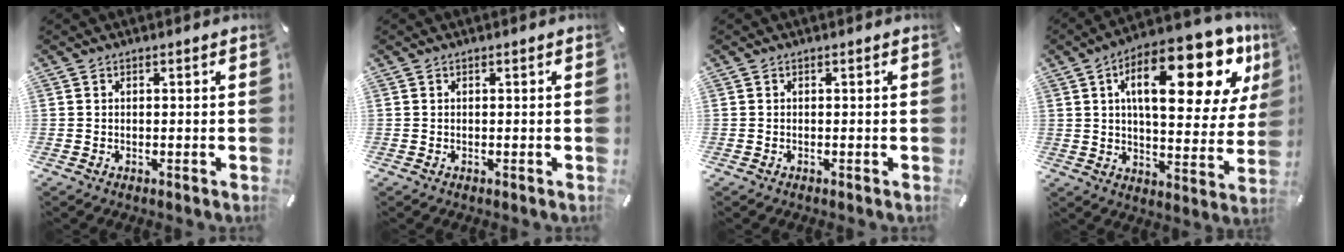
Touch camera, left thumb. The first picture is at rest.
{"total": 0.0}
{"total": 0.0}
{"total": 24.7, "force": [11.0, 10.1, 19.6], "torque": [-0.291, -0.053, 0.169]}